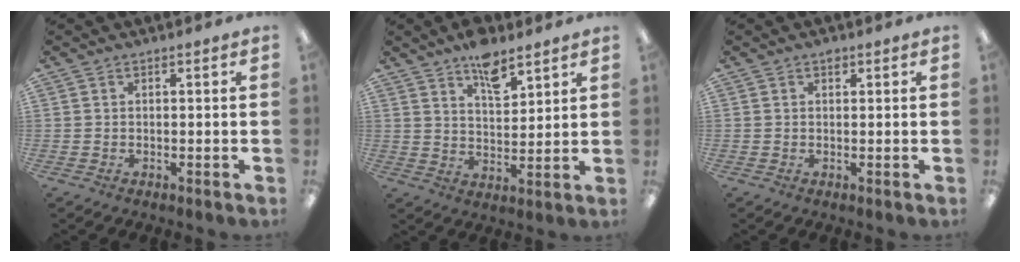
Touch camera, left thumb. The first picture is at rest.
{"total": 8.6, "force": [6.3, 3.9, 4.5], "torque": [-0.059, -0.037, 0.106]}
{"total": 1.2, "force": [0.7, 0.7, 0.7], "torque": [-0.006, -0.001, 0.010]}